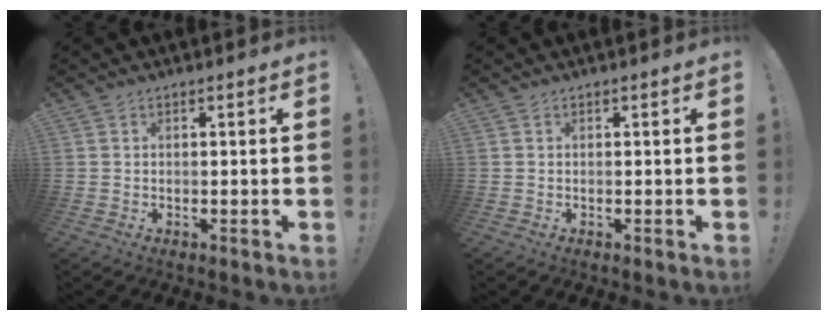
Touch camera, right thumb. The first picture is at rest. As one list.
[{"total": 0.0}]